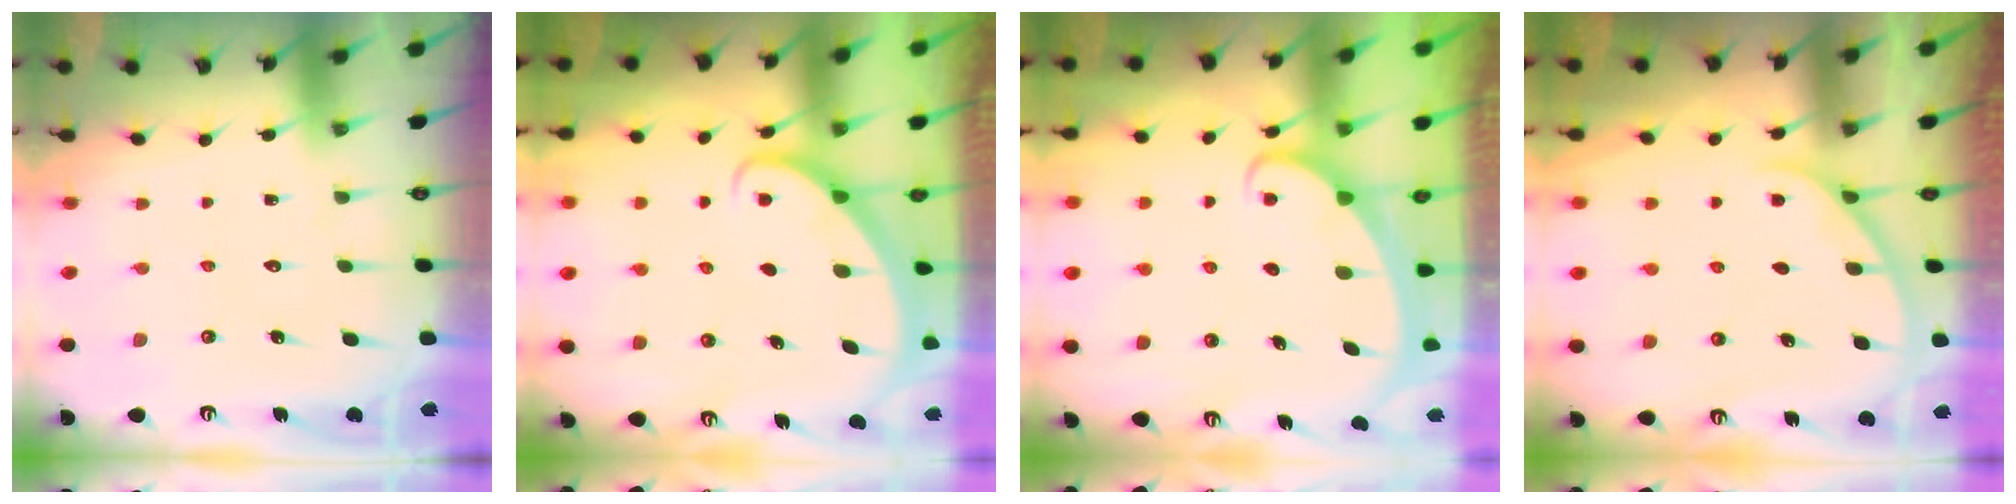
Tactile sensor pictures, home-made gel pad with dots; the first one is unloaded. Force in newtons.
{"total": 2.3, "press": 2.3, "slide": 0.1}
{"total": 1.9, "press": 1.9, "slide": 0.1}
{"total": 1.8, "press": 1.7, "slide": 0.3}